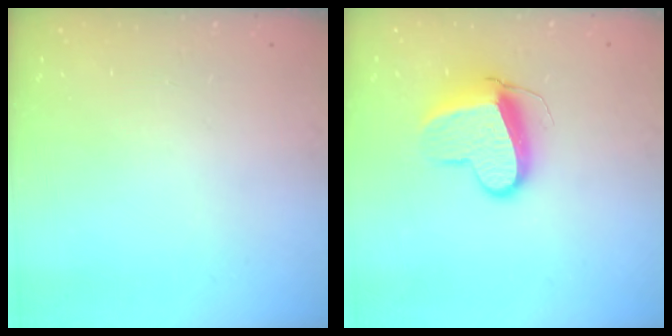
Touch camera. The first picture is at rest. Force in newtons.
{"total": 10.9, "press": 10.8, "slide": 1.3}